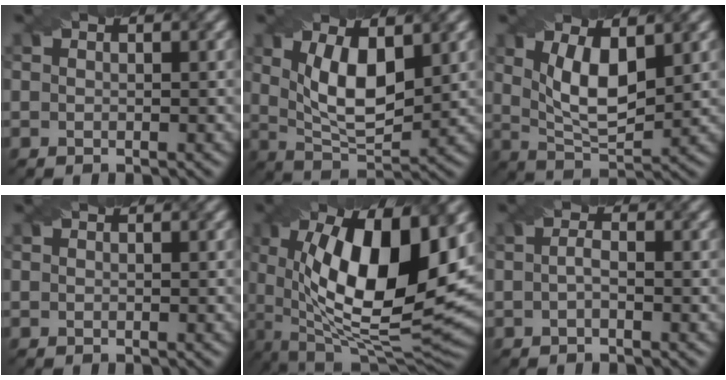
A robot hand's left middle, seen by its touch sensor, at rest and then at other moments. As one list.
[{"total": 6.8, "force": [1.9, 2.9, 5.8], "torque": [-0.113, -0.004, 0.039]}, {"total": 6.1, "force": [1.8, 2.5, 5.2], "torque": [-0.106, -0.006, 0.040]}, {"total": 0.0}, {"total": 14.9, "force": [2.6, 5.8, 13.5], "torque": [-0.216, -0.009, 0.037]}, {"total": 1.0, "force": [-0.4, 0.3, 0.9], "torque": [-0.022, 0.001, -0.007]}]